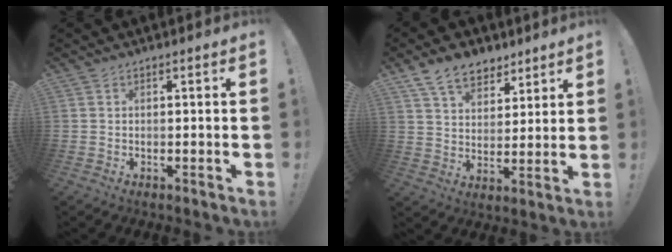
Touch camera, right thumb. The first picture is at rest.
{"total": 11.3, "force": [7.7, 6.9, 4.6], "torque": [-0.075, -0.040, 0.149]}